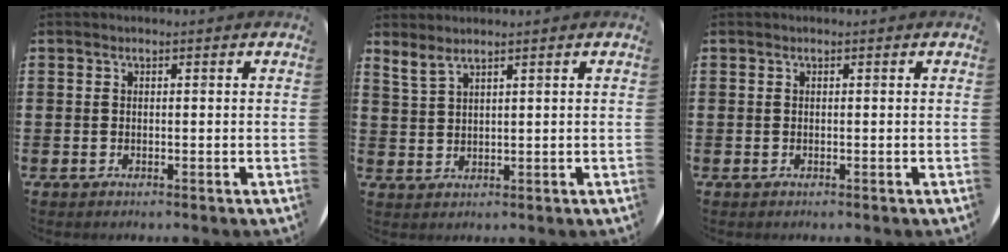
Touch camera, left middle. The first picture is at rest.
{"total": 2.1, "force": [2.0, 0.1, 0.7], "torque": [-0.018, 0.000, 0.037]}
{"total": 0.0}